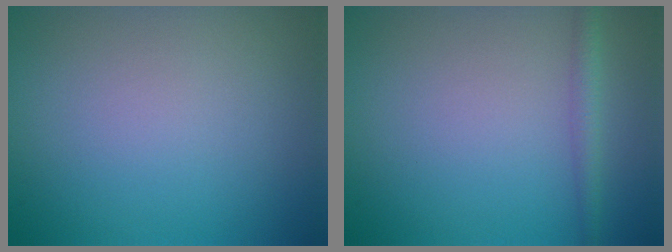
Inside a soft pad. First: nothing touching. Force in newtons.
{"total": 1.7, "press": 1.7, "slide": 0.1}